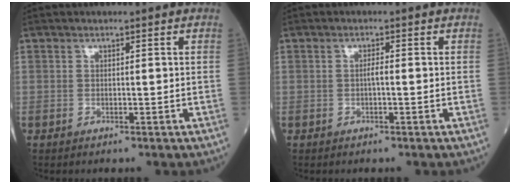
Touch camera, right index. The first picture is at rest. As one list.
[{"total": 1.0, "force": [-0.2, 0.1, 1.0], "torque": [-0.018, 0.002, -0.004]}]